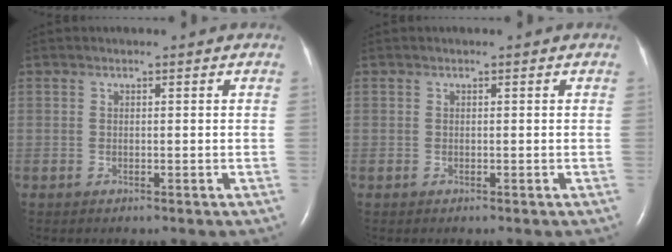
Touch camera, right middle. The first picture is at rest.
{"total": 0.0}